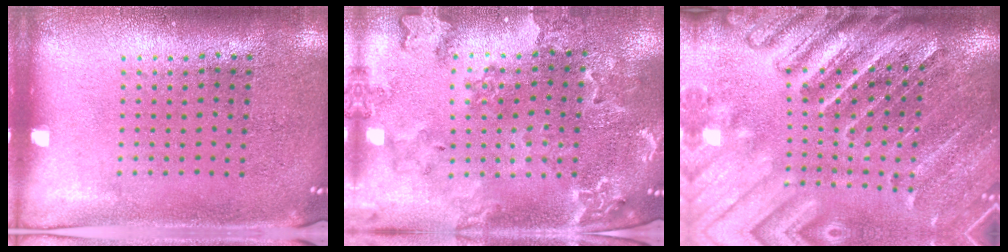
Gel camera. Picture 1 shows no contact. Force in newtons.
{"total": 1.6, "press": 1.6, "slide": 0.2}
{"total": 4.2, "press": 3.6, "slide": 2.3}